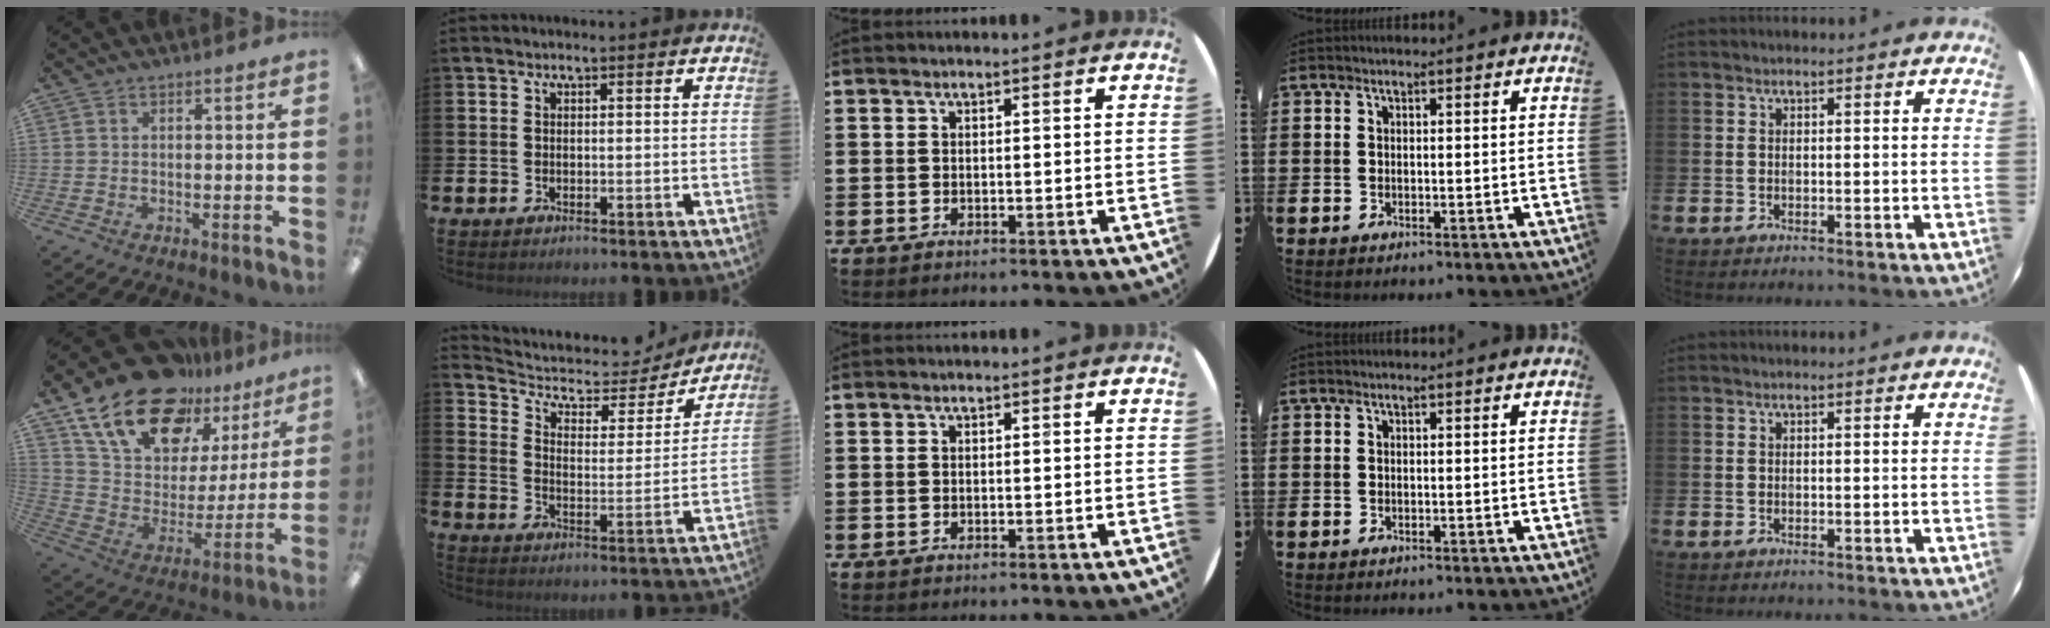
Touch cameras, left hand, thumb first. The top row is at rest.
{"thumb": {"total": 21.8, "force": [15.9, 11.3, 9.9], "torque": [-0.184, -0.095, 0.290]}, "index": {"total": 5.4, "force": [4.7, 2.4, 1.2], "torque": [-0.052, -0.039, 0.072]}}